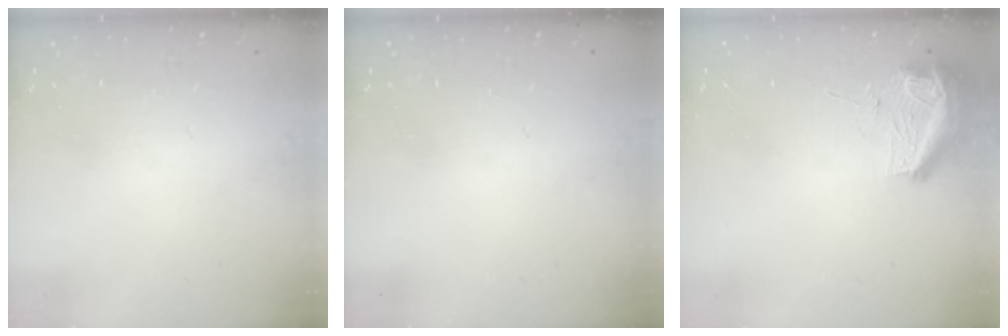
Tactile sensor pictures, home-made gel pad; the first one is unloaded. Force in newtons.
{"total": 0.0}
{"total": 9.0, "press": 8.9, "slide": 1.1}